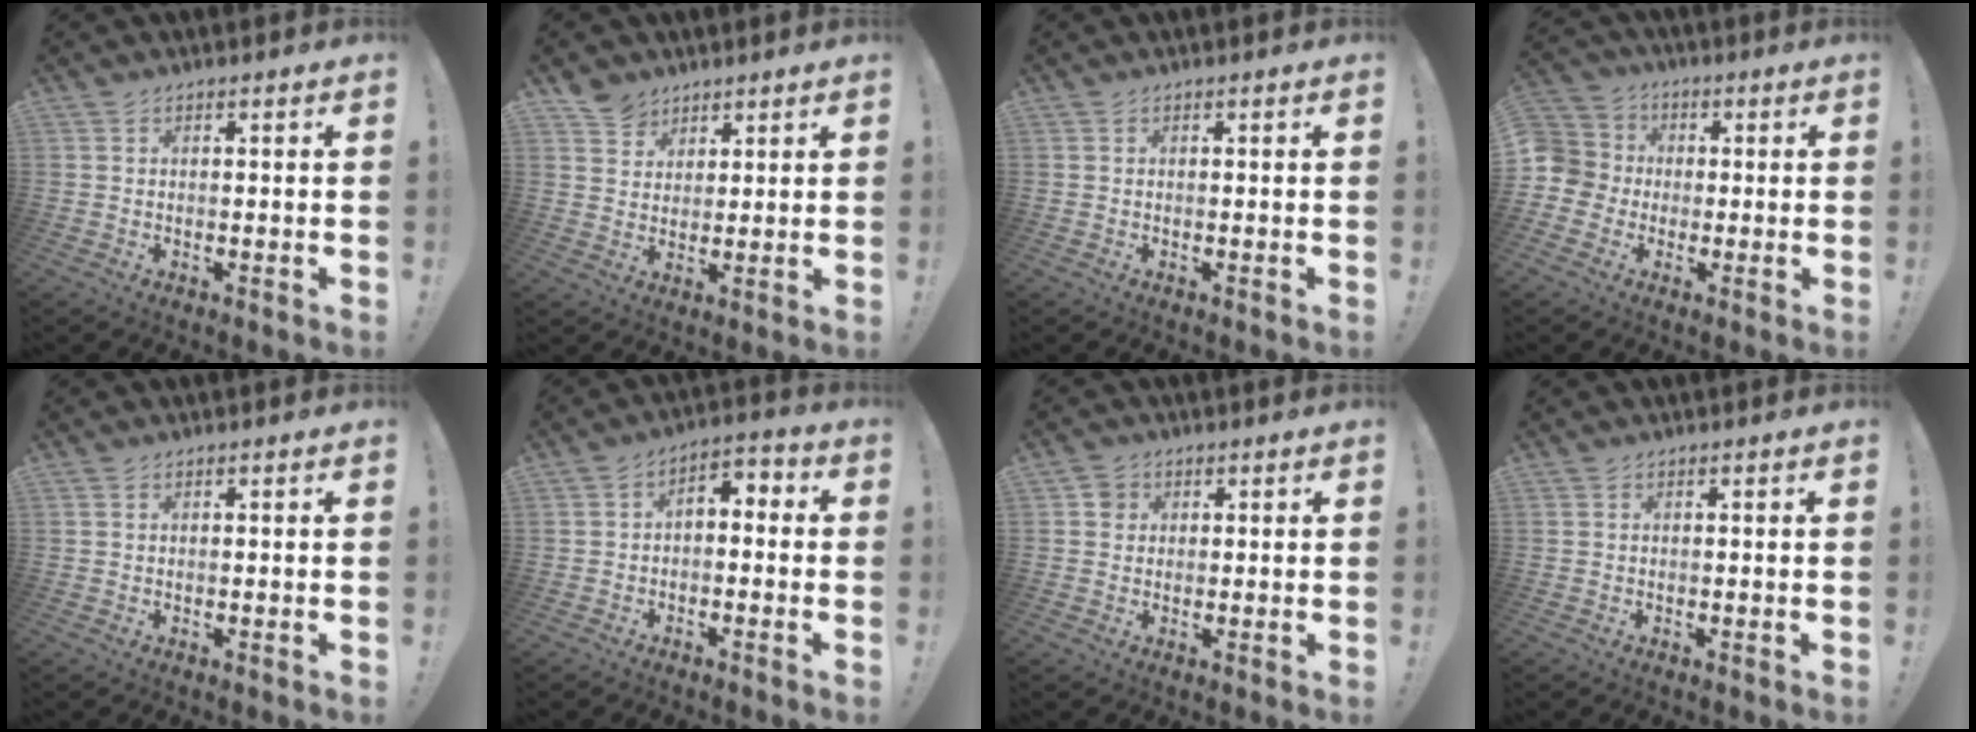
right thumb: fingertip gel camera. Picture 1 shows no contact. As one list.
[{"total": 5.9, "force": [4.2, 4.1, 0.4], "torque": [-0.006, -0.030, 0.082]}, {"total": 0.0}, {"total": 7.6, "force": [-1.3, 7.3, 1.6], "torque": [-0.036, 0.013, -0.024]}, {"total": 0.0}, {"total": 4.0, "force": [-2.3, 2.4, 2.3], "torque": [-0.028, 0.012, -0.042]}, {"total": 2.9, "force": [0.7, 2.7, 1.0], "torque": [-0.006, 0.002, 0.011]}, {"total": 0.0}]